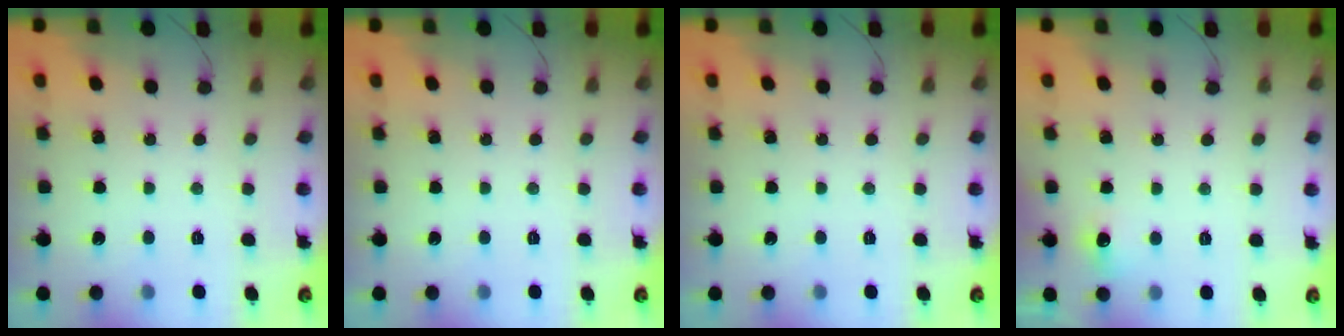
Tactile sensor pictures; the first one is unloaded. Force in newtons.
{"total": 0.0}
{"total": 0.0}
{"total": 5.7, "press": 5.4, "slide": 1.8}